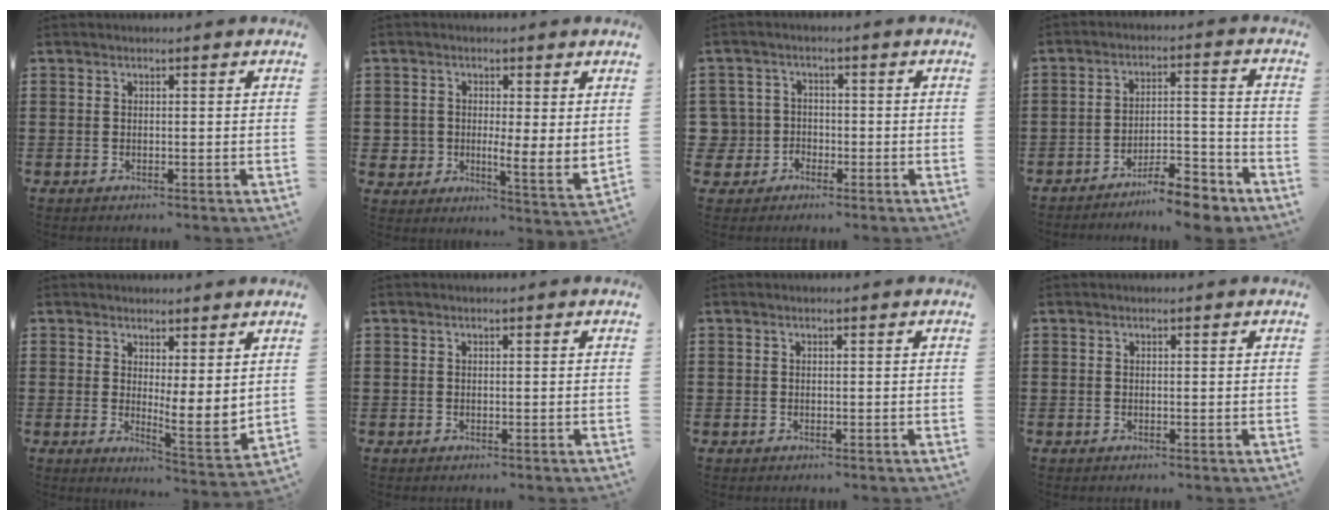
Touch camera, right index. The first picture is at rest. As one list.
[{"total": 3.7, "force": [1.7, 2.9, 1.4], "torque": [-0.038, -0.004, 0.029]}, {"total": 4.1, "force": [-1.3, 3.8, 0.5], "torque": [-0.040, 0.004, -0.034]}, {"total": 8.1, "force": [-7.5, 1.2, 2.9], "torque": [-0.035, 0.024, -0.141]}, {"total": 4.6, "force": [3.2, 1.2, 3.1], "torque": [-0.054, -0.027, 0.057]}, {"total": 0.0}, {"total": 0.0}, {"total": 0.0}]